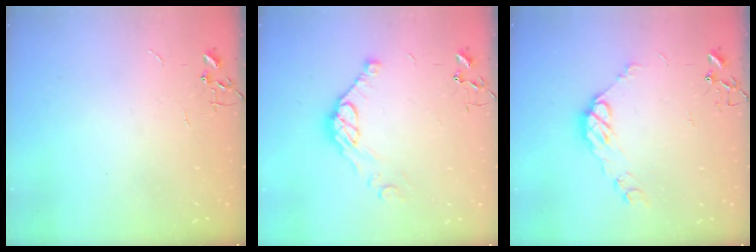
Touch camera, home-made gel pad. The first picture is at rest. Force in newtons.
{"total": 10.3, "press": 10.3, "slide": 0.7}
{"total": 9.6, "press": 9.6, "slide": 0.6}